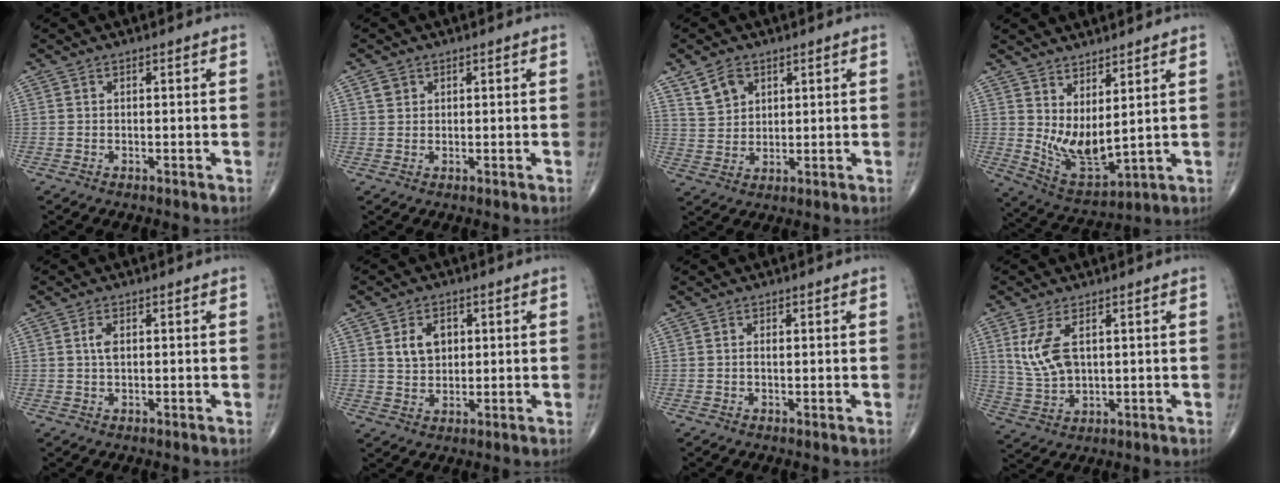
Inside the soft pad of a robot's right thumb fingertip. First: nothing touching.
{"total": 1.8, "force": [0.9, 1.5, 0.6], "torque": [-0.001, -0.002, 0.013]}
{"total": 5.8, "force": [3.3, 4.0, 2.5], "torque": [-0.031, -0.015, 0.068]}
{"total": 9.6, "force": [2.8, 3.7, 8.4], "torque": [-0.149, -0.042, 0.070]}
{"total": 2.1, "force": [0.4, 1.1, 1.8], "torque": [-0.036, 0.003, 0.007]}
{"total": 5.9, "force": [1.7, 4.3, 3.7], "torque": [-0.040, -0.009, 0.031]}
{"total": 1.0, "force": [0.1, 0.4, 0.9], "torque": [-0.017, -0.002, 0.001]}
{"total": 8.1, "force": [2.5, 4.1, 6.5], "torque": [-0.136, -0.008, 0.060]}